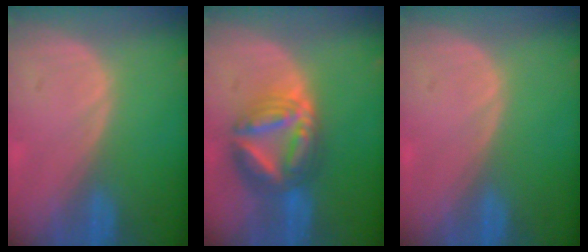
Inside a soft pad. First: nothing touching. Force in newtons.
{"total": 8.9, "press": 8.8, "slide": 0.9}
{"total": 0.0}